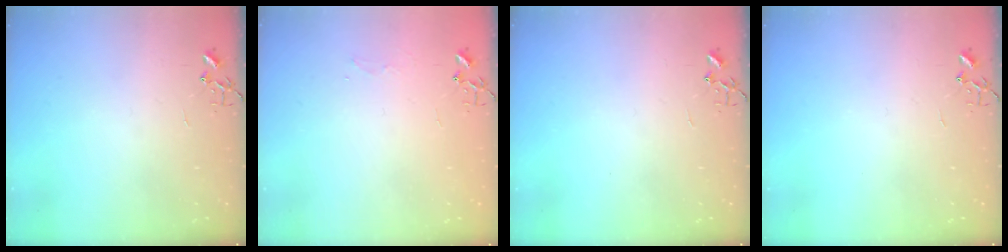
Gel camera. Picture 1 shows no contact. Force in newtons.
{"total": 3.8, "press": 3.8, "slide": 0.4}
{"total": 0.0}
{"total": 0.0}